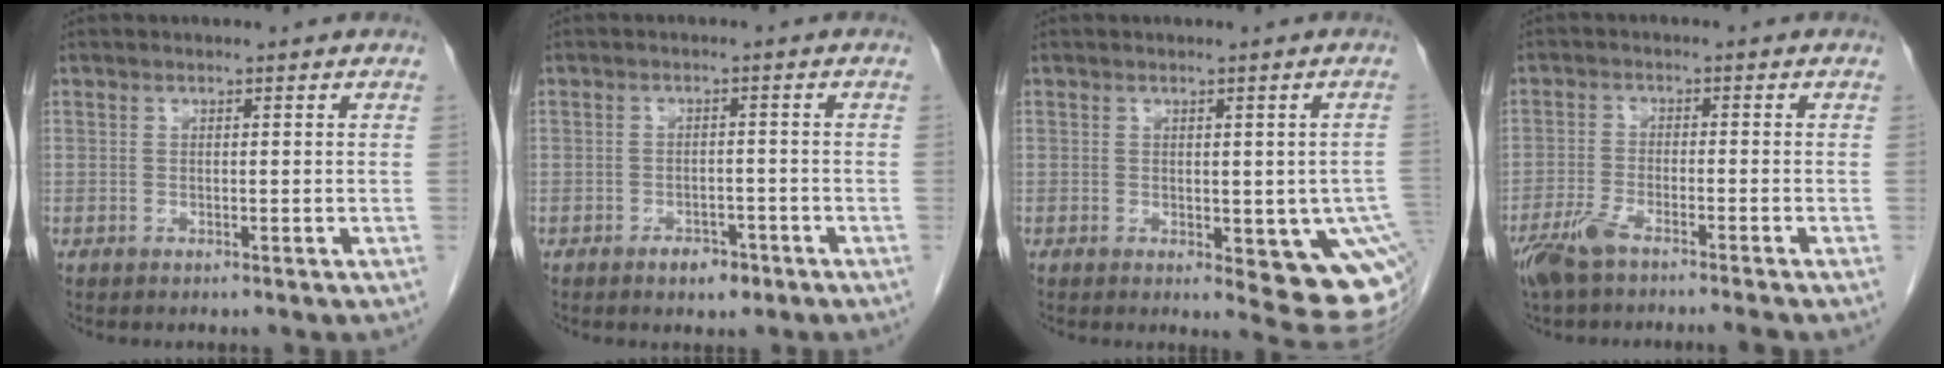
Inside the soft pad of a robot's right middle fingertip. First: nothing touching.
{"total": 3.0, "force": [-2.0, 1.7, 1.6], "torque": [-0.019, 0.005, -0.023]}
{"total": 11.5, "force": [-2.8, 4.1, 10.3], "torque": [-0.111, -0.011, -0.022]}
{"total": 6.7, "force": [-5.3, 0.3, 4.1], "torque": [-0.075, -0.014, -0.097]}